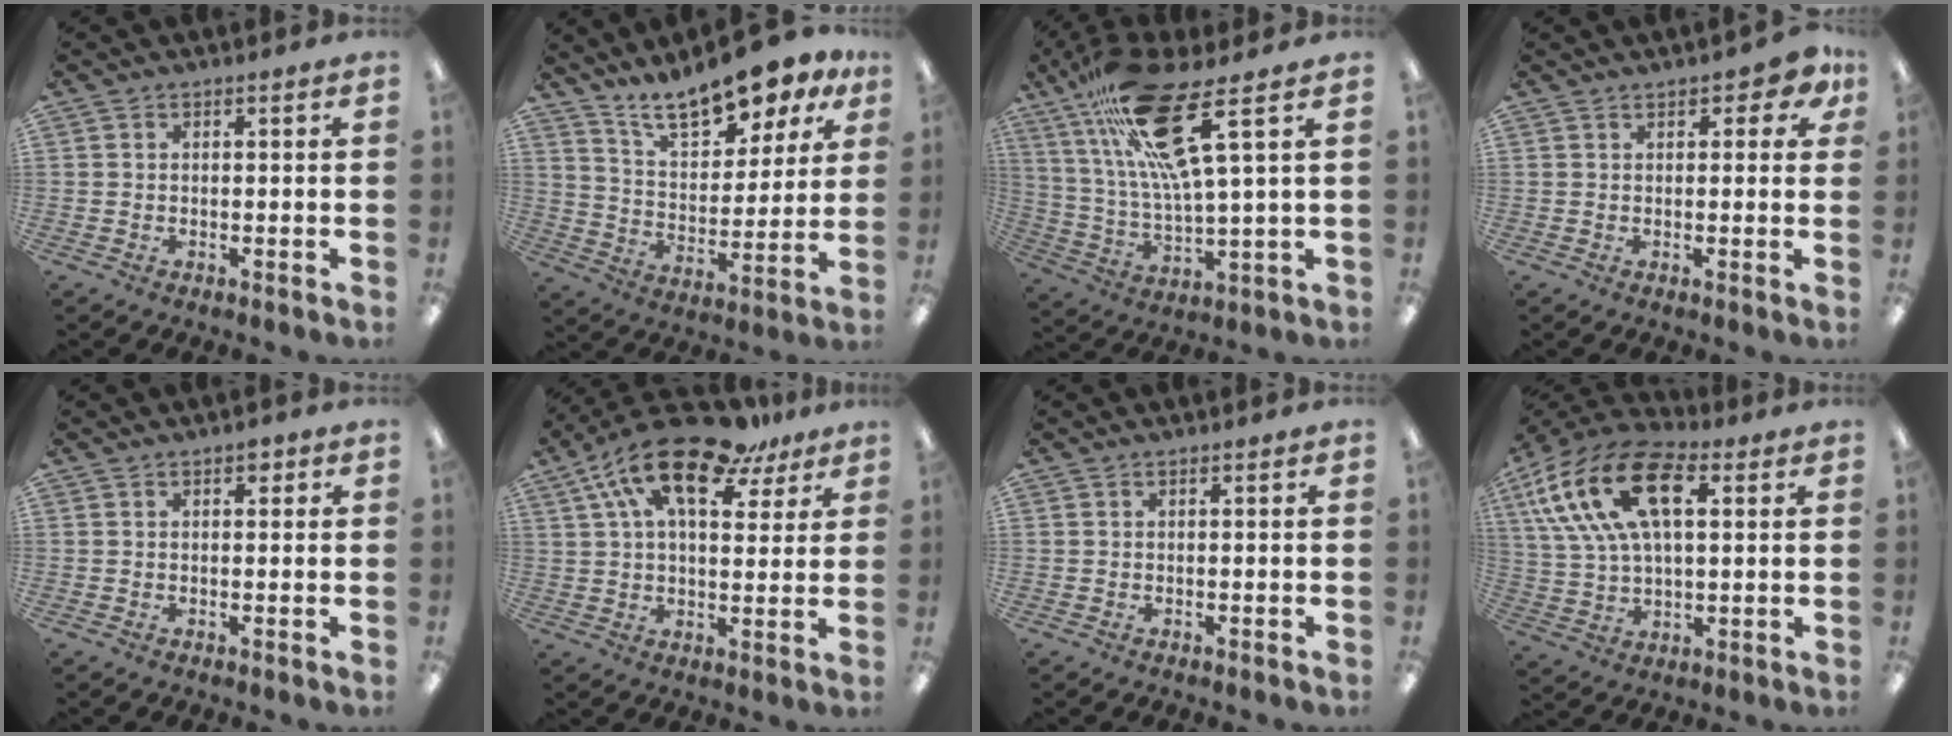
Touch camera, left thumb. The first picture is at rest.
{"total": 14.6, "force": [12.4, 4.7, 6.0], "torque": [-0.112, -0.078, 0.221]}
{"total": 21.2, "force": [11.3, 4.8, 17.3], "torque": [-0.332, -0.039, 0.181]}
{"total": 3.6, "force": [2.0, 1.9, 2.4], "torque": [-0.027, -0.002, 0.031]}
{"total": 1.7, "force": [0.8, 1.1, 1.0], "torque": [-0.005, -0.003, 0.011]}
{"total": 18.2, "force": [10.5, 8.2, 12.4], "torque": [-0.230, -0.039, 0.180]}
{"total": 0.0}
{"total": 20.8, "force": [8.0, 11.6, 15.4], "torque": [-0.312, -0.011, 0.136]}